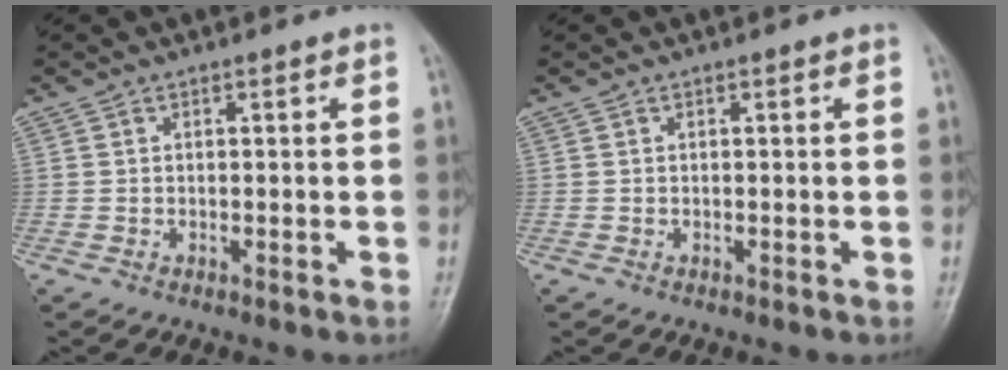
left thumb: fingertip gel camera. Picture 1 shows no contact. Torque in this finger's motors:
{"motor_torque": [-0.07, 0.01, 0.01, 0.06, 0.00]}